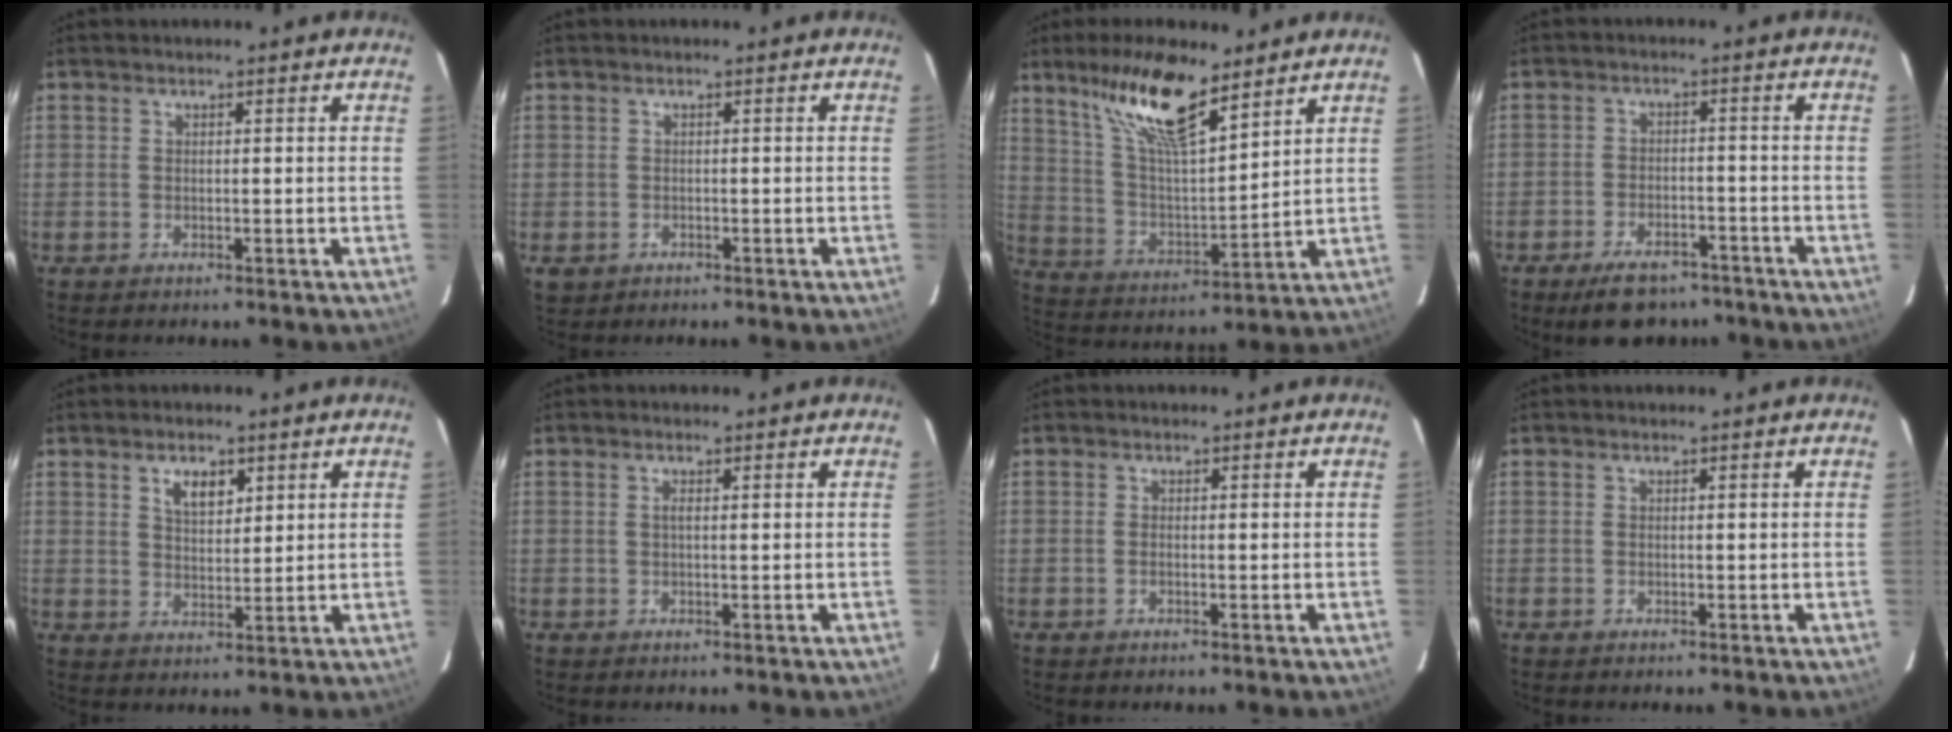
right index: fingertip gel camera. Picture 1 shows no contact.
{"total": 2.5, "force": [-0.7, 2.3, 0.7], "torque": [-0.016, -0.003, -0.009]}
{"total": 15.8, "force": [10.8, 4.2, 10.7], "torque": [-0.198, 0.014, 0.210]}
{"total": 10.0, "force": [-7.7, 4.6, 4.3], "torque": [-0.097, 0.006, -0.109]}
{"total": 4.8, "force": [2.5, 2.5, 3.3], "torque": [-0.053, 0.006, 0.046]}
{"total": 0.8, "force": [0.2, 0.0, 0.7], "torque": [-0.015, 0.002, 0.002]}
{"total": 0.6, "force": [-0.2, 0.2, 0.5], "torque": [-0.012, 0.000, -0.005]}
{"total": 0.0}